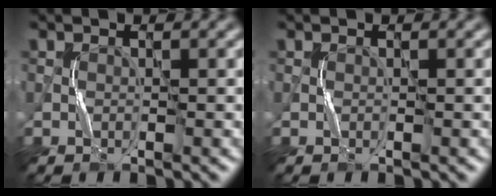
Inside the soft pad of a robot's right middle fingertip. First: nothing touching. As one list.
[{"total": 0.0}]